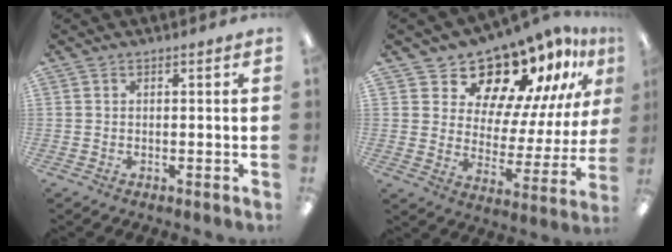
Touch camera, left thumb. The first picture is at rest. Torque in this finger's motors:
{"motor_torque": [1.00, 1.34, 1.25, -1.24, 0.09]}